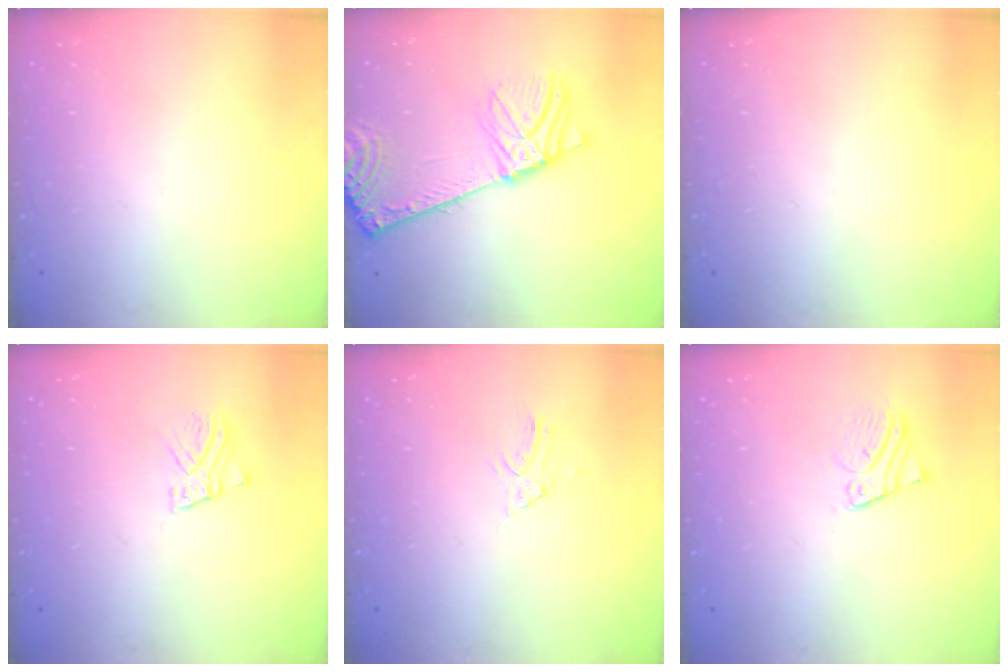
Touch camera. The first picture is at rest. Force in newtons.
{"total": 11.0, "press": 10.6, "slide": 2.8}
{"total": 0.0}
{"total": 2.2, "press": 2.2, "slide": 0.2}
{"total": 3.0, "press": 3.0, "slide": 0.1}
{"total": 2.8, "press": 2.8, "slide": 0.2}